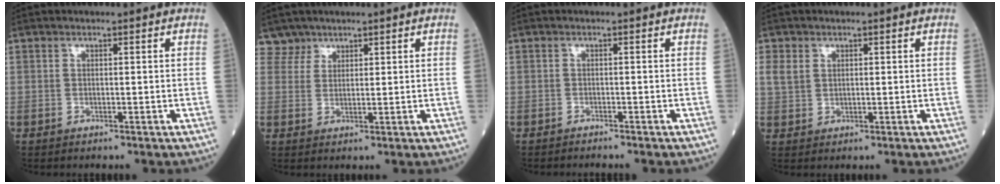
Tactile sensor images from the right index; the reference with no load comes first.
{"total": 2.3, "force": [1.9, 1.2, -0.5], "torque": [0.013, 0.006, 0.035]}
{"total": 1.8, "force": [-1.7, -0.2, 0.5], "torque": [-0.006, -0.001, -0.021]}
{"total": 2.5, "force": [0.9, 2.0, 1.2], "torque": [-0.036, 0.009, 0.022]}